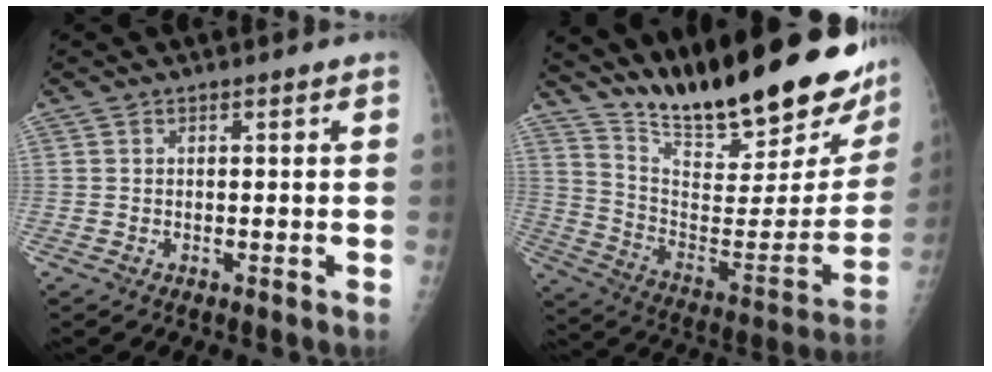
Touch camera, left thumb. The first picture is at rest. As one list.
[{"total": 29.7, "force": [23.6, 6.6, 16.8], "torque": [-0.235, -0.131, 0.355]}]